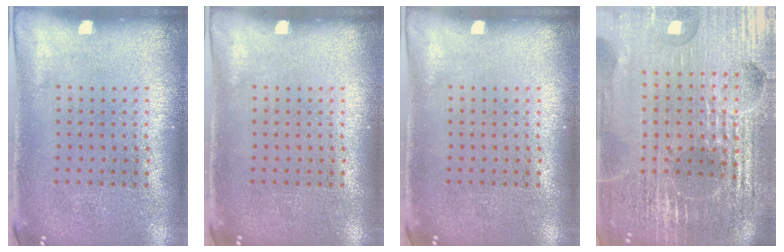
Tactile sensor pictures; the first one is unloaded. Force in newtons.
{"total": 0.0}
{"total": 0.0}
{"total": 6.8, "press": 5.9, "slide": 3.4}